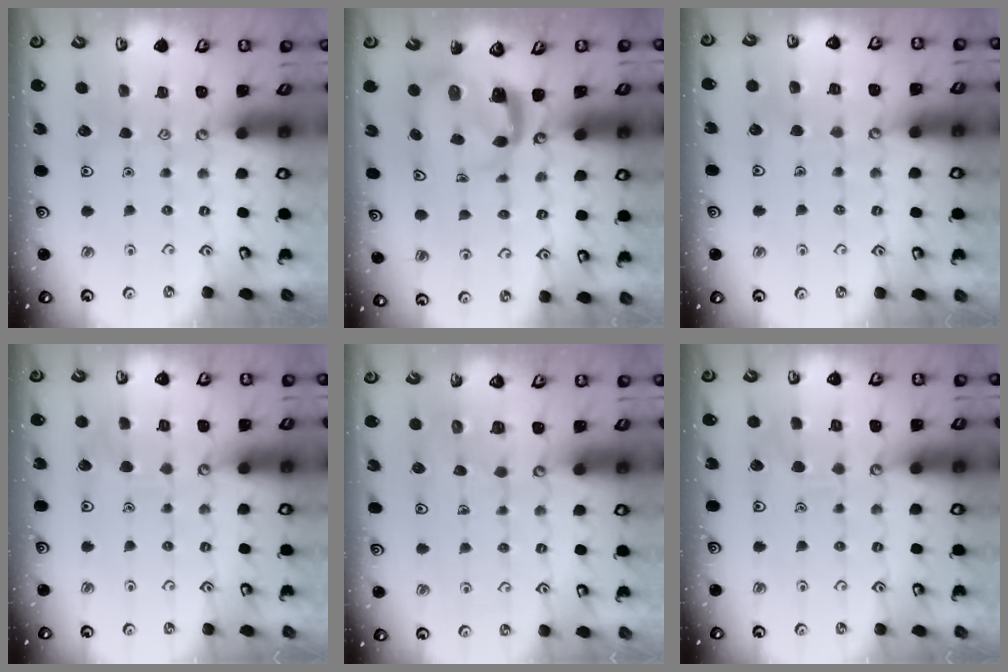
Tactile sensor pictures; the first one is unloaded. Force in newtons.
{"total": 4.0, "press": 4.0, "slide": 0.4}
{"total": 4.7, "press": 4.6, "slide": 0.4}
{"total": 4.5, "press": 4.5, "slide": 0.6}
{"total": 5.5, "press": 5.4, "slide": 0.5}
{"total": 5.2, "press": 5.1, "slide": 0.6}